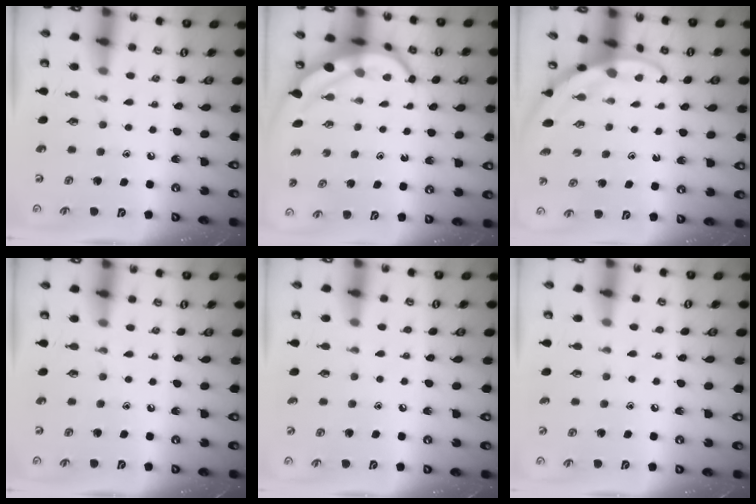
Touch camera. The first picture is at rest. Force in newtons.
{"total": 7.4, "press": 7.3, "slide": 1.1}
{"total": 2.8, "press": 2.8, "slide": 0.0}
{"total": 0.0}
{"total": 3.4, "press": 3.2, "slide": 1.1}
{"total": 3.4, "press": 3.2, "slide": 1.1}